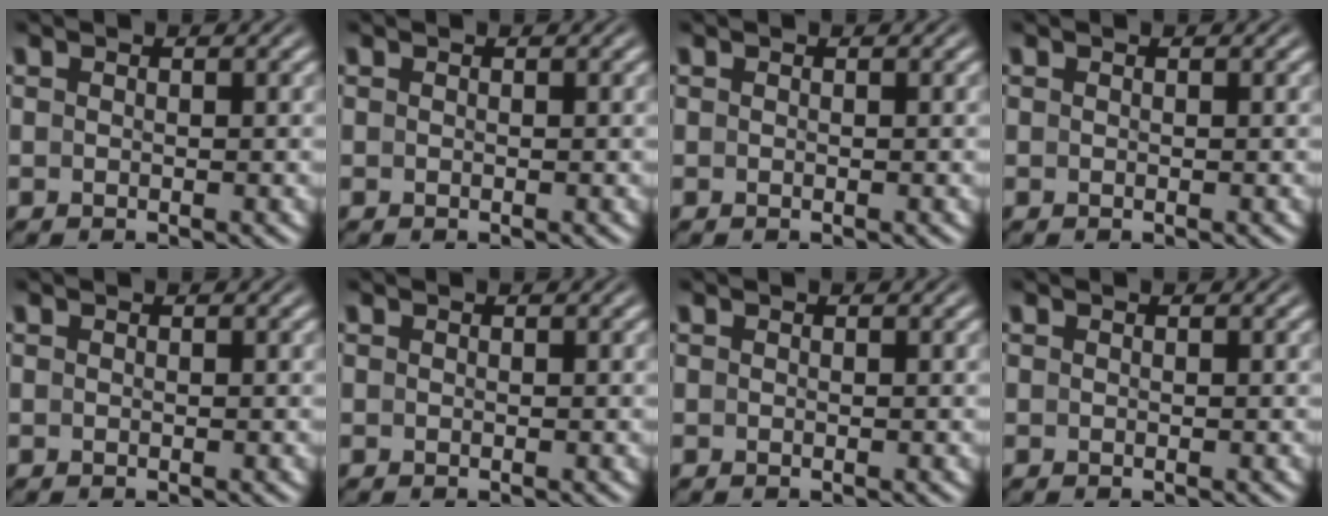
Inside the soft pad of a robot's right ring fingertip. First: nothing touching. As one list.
[{"total": 0.0}, {"total": 0.0}, {"total": 0.0}, {"total": 0.0}, {"total": 0.0}, {"total": 1.3, "force": [-0.3, -1.2, -0.4], "torque": [0.015, -0.011, 0.005]}, {"total": 0.0}]